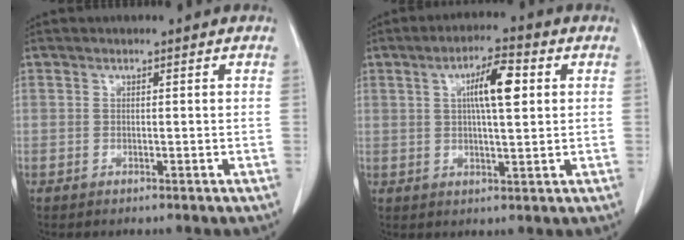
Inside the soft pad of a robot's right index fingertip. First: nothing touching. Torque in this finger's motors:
{"motor_torque": [0.40, 0.35, 0.23, 0.07]}